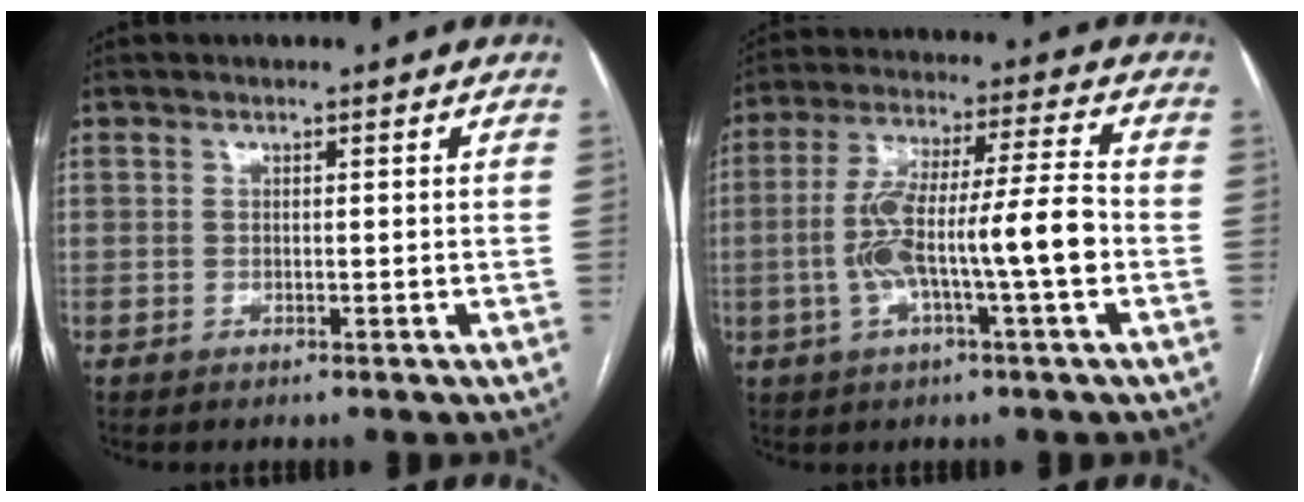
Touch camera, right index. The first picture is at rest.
{"total": 12.7, "force": [-2.7, 0.8, 12.4], "torque": [-0.233, 0.023, -0.049]}